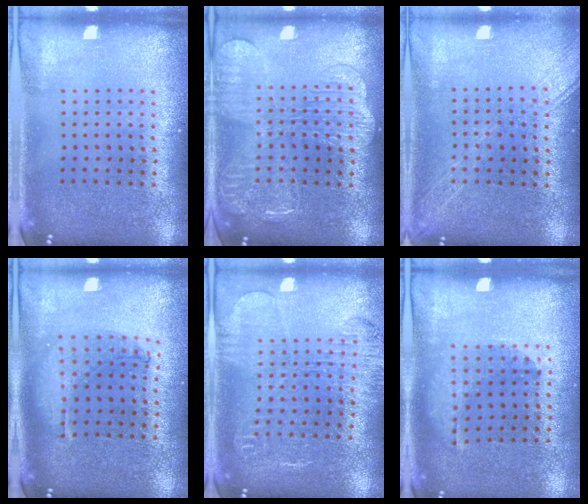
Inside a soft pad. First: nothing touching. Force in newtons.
{"total": 2.4, "press": 2.3, "slide": 0.5}
{"total": 1.7, "press": 1.7, "slide": 0.3}
{"total": 0.9, "press": 0.9, "slide": 0.2}
{"total": 1.8, "press": 1.7, "slide": 0.5}
{"total": 1.4, "press": 0.9, "slide": 1.0}